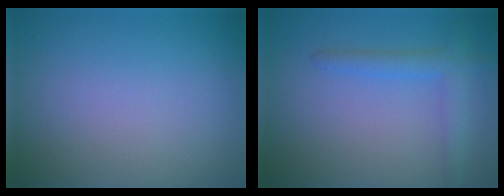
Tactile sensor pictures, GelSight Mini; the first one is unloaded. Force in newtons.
{"total": 2.3, "press": 2.3, "slide": 0.1}